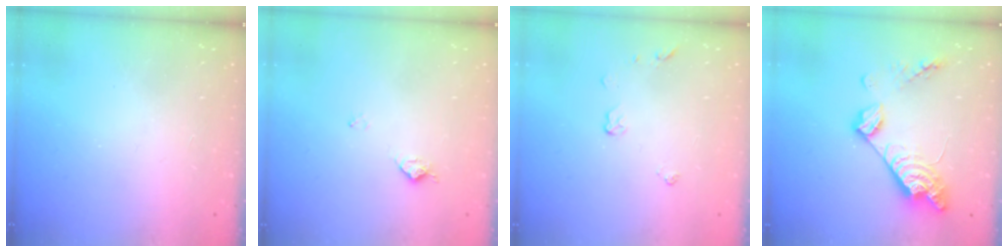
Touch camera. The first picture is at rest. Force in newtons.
{"total": 7.4, "press": 7.4, "slide": 0.7}
{"total": 4.1, "press": 4.1, "slide": 0.6}
{"total": 14.5, "press": 14.5, "slide": 1.0}